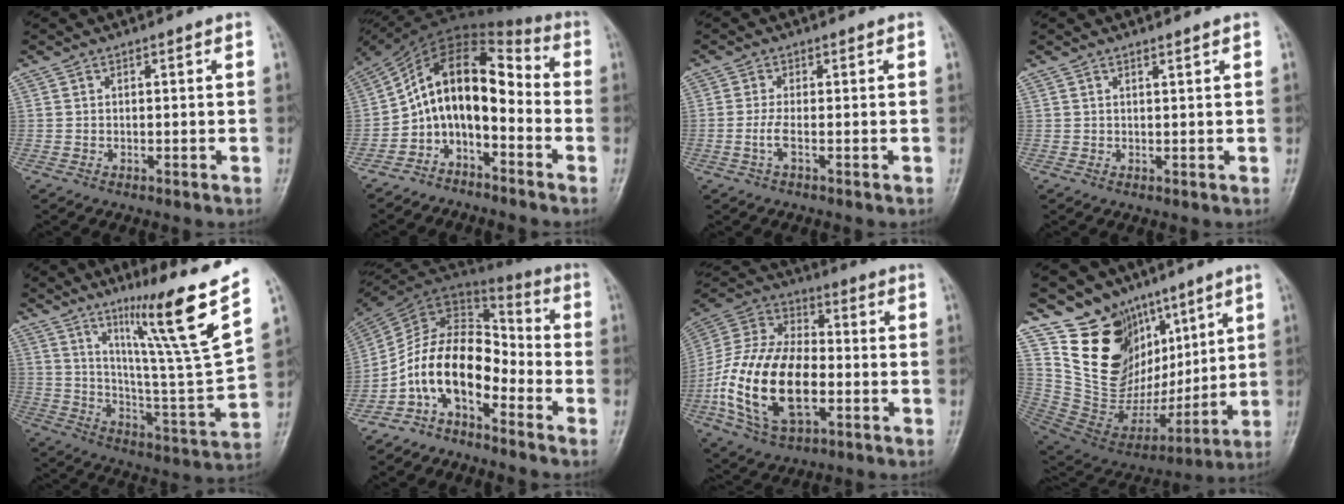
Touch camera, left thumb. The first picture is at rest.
{"total": 13.2, "force": [-3.8, 7.7, 10.0], "torque": [-0.148, 0.100, -0.083]}
{"total": 2.5, "force": [-0.9, 0.3, 2.4], "torque": [-0.065, 0.000, -0.020]}
{"total": 0.6, "force": [0.5, -0.2, 0.2], "torque": [-0.012, -0.008, 0.013]}
{"total": 21.1, "force": [12.6, 0.3, 16.9], "torque": [-0.239, -0.068, 0.206]}
{"total": 13.4, "force": [-6.6, 7.1, 9.2], "torque": [-0.153, 0.093, -0.138]}
{"total": 21.5, "force": [-4.8, 12.1, 17.0], "torque": [-0.332, 0.016, -0.088]}
{"total": 18.9, "force": [10.1, 13.7, 8.3], "torque": [-0.098, -0.047, 0.209]}